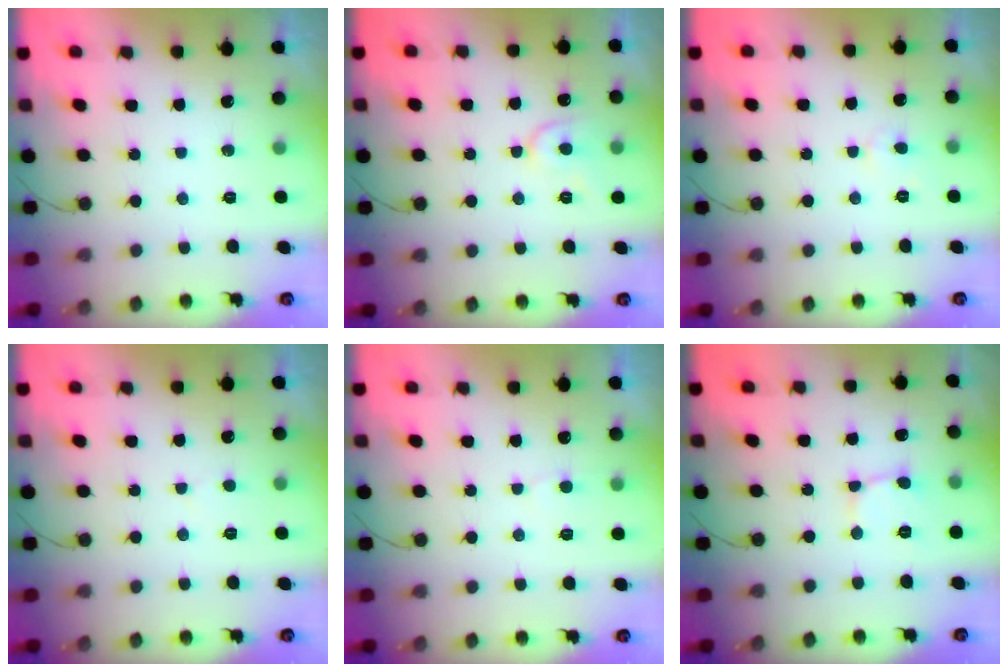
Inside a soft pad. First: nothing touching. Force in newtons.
{"total": 7.6, "press": 7.6, "slide": 0.8}
{"total": 2.3, "press": 2.3, "slide": 0.1}
{"total": 2.7, "press": 2.7, "slide": 0.2}
{"total": 2.5, "press": 2.5, "slide": 0.1}
{"total": 1.8, "press": 1.7, "slide": 0.2}